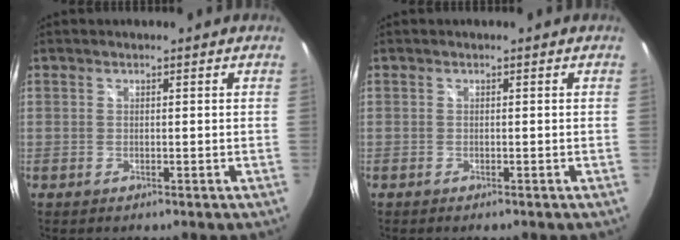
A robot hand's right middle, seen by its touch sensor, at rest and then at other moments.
{"total": 1.0, "force": [-0.7, 0.2, 0.6], "torque": [-0.013, -0.002, -0.009]}